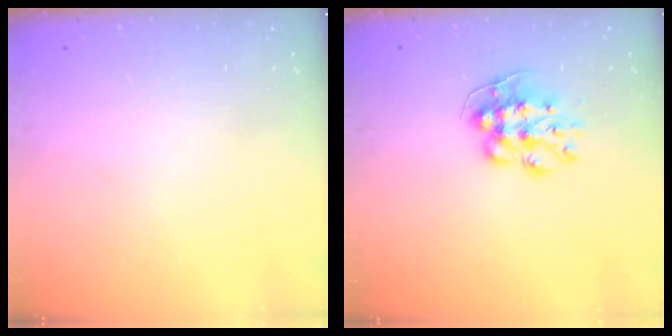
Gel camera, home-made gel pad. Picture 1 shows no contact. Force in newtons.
{"total": 9.4, "press": 9.4, "slide": 0.2}